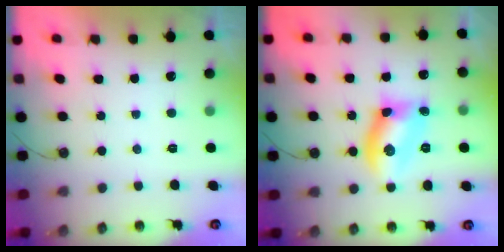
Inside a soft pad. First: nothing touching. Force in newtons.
{"total": 10.8, "press": 10.8, "slide": 0.6}